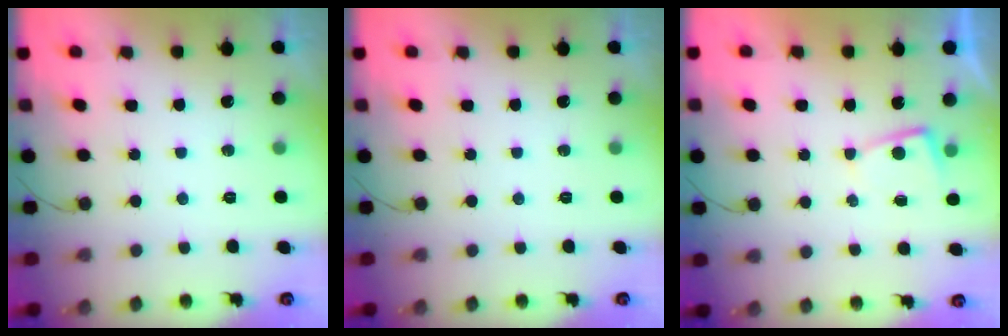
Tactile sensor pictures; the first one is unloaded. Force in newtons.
{"total": 0.0}
{"total": 2.7, "press": 2.7, "slide": 0.3}